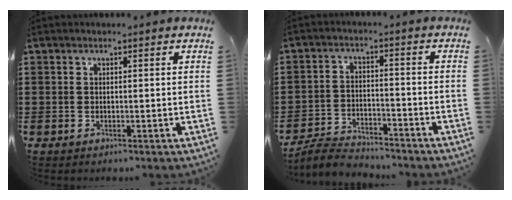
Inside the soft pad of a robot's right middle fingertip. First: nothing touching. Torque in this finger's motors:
{"motor_torque": [0.50, -0.28, 0.00, 0.00]}